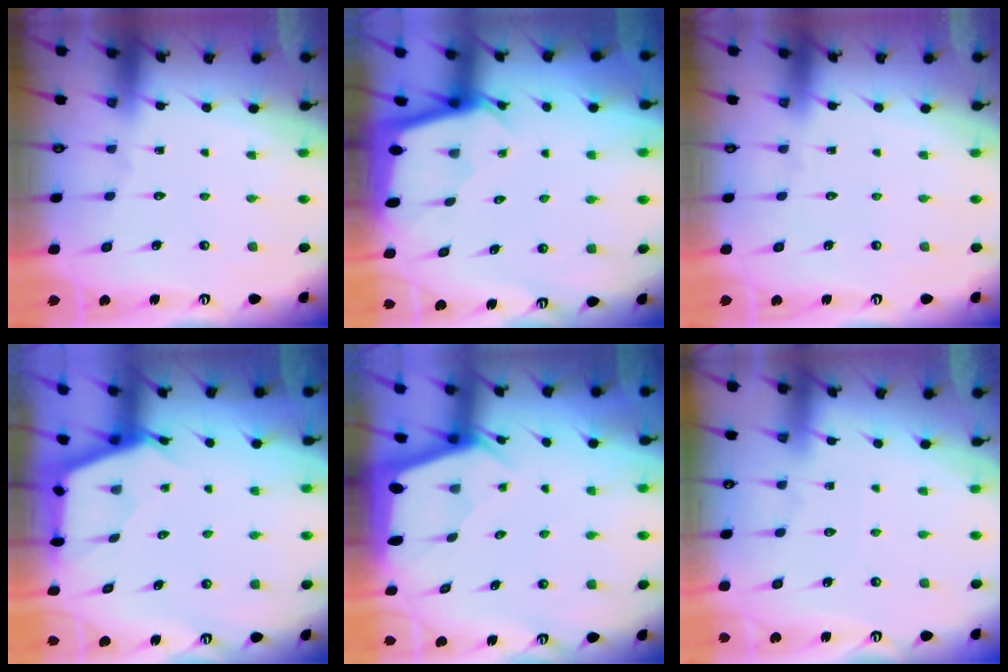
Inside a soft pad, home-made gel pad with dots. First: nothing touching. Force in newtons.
{"total": 2.3, "press": 2.3, "slide": 0.2}
{"total": 0.0}
{"total": 2.6, "press": 2.6, "slide": 0.3}
{"total": 2.2, "press": 2.2, "slide": 0.3}
{"total": 1.5, "press": 1.4, "slide": 0.2}